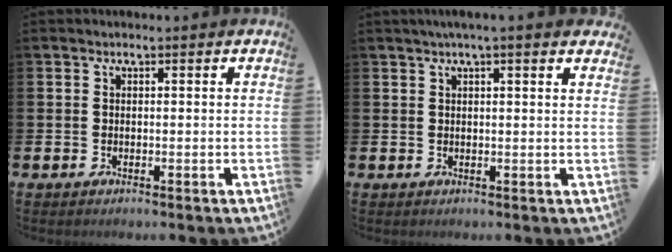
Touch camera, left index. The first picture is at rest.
{"total": 2.2, "force": [1.9, -0.2, 1.0], "torque": [-0.018, -0.004, 0.034]}